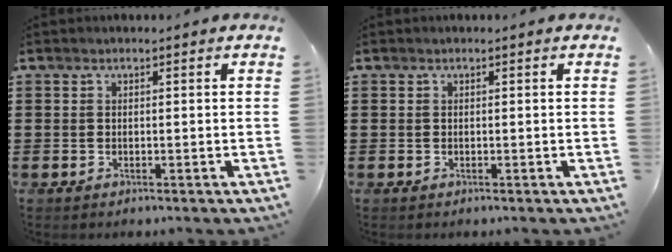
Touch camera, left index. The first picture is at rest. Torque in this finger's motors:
{"motor_torque": [-0.05, -0.08, -0.06, 0.00]}